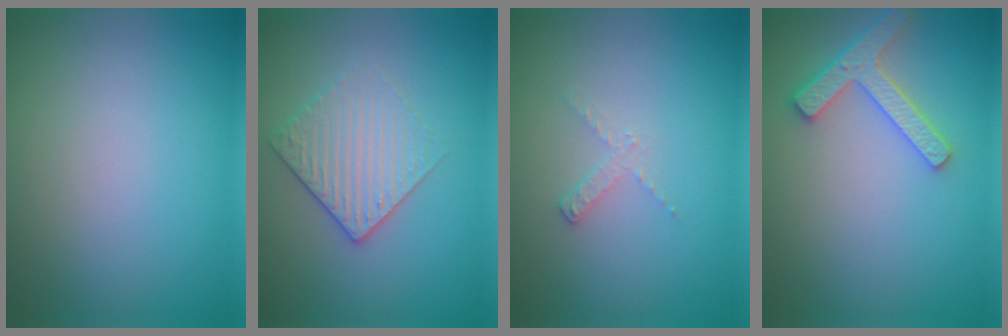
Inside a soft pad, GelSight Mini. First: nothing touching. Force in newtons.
{"total": 3.0, "press": 2.7, "slide": 1.3}
{"total": 1.1, "press": 1.1, "slide": 0.2}
{"total": 3.9, "press": 3.6, "slide": 1.5}